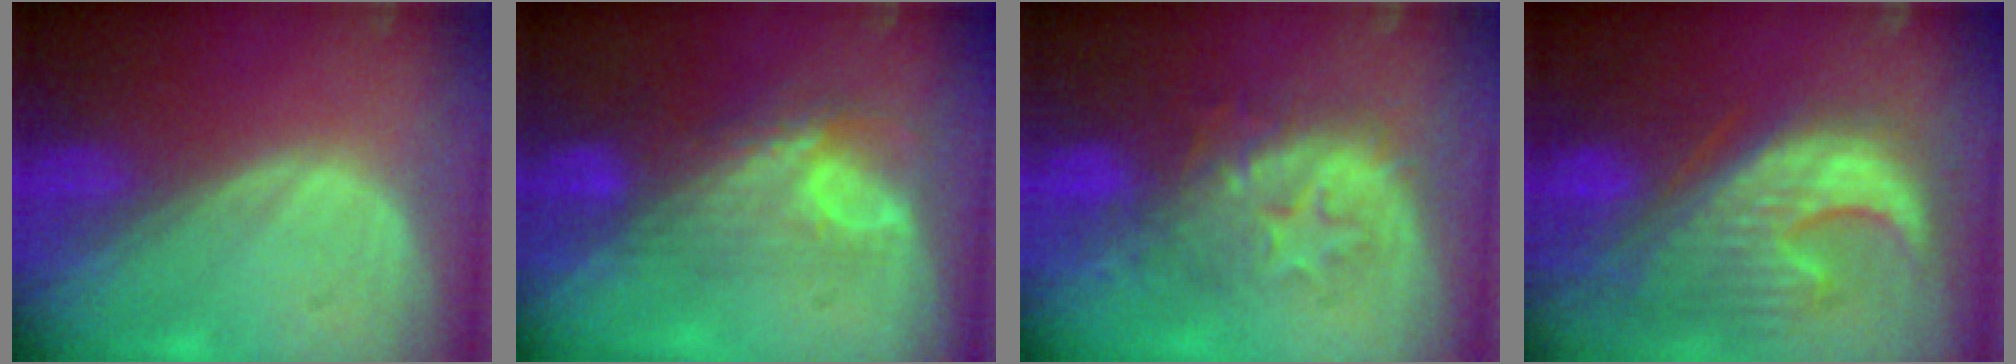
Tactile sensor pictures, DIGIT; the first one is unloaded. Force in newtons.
{"total": 7.8, "press": 6.8, "slide": 3.8}
{"total": 8.3, "press": 8.2, "slide": 1.0}
{"total": 12.4, "press": 11.2, "slide": 5.4}